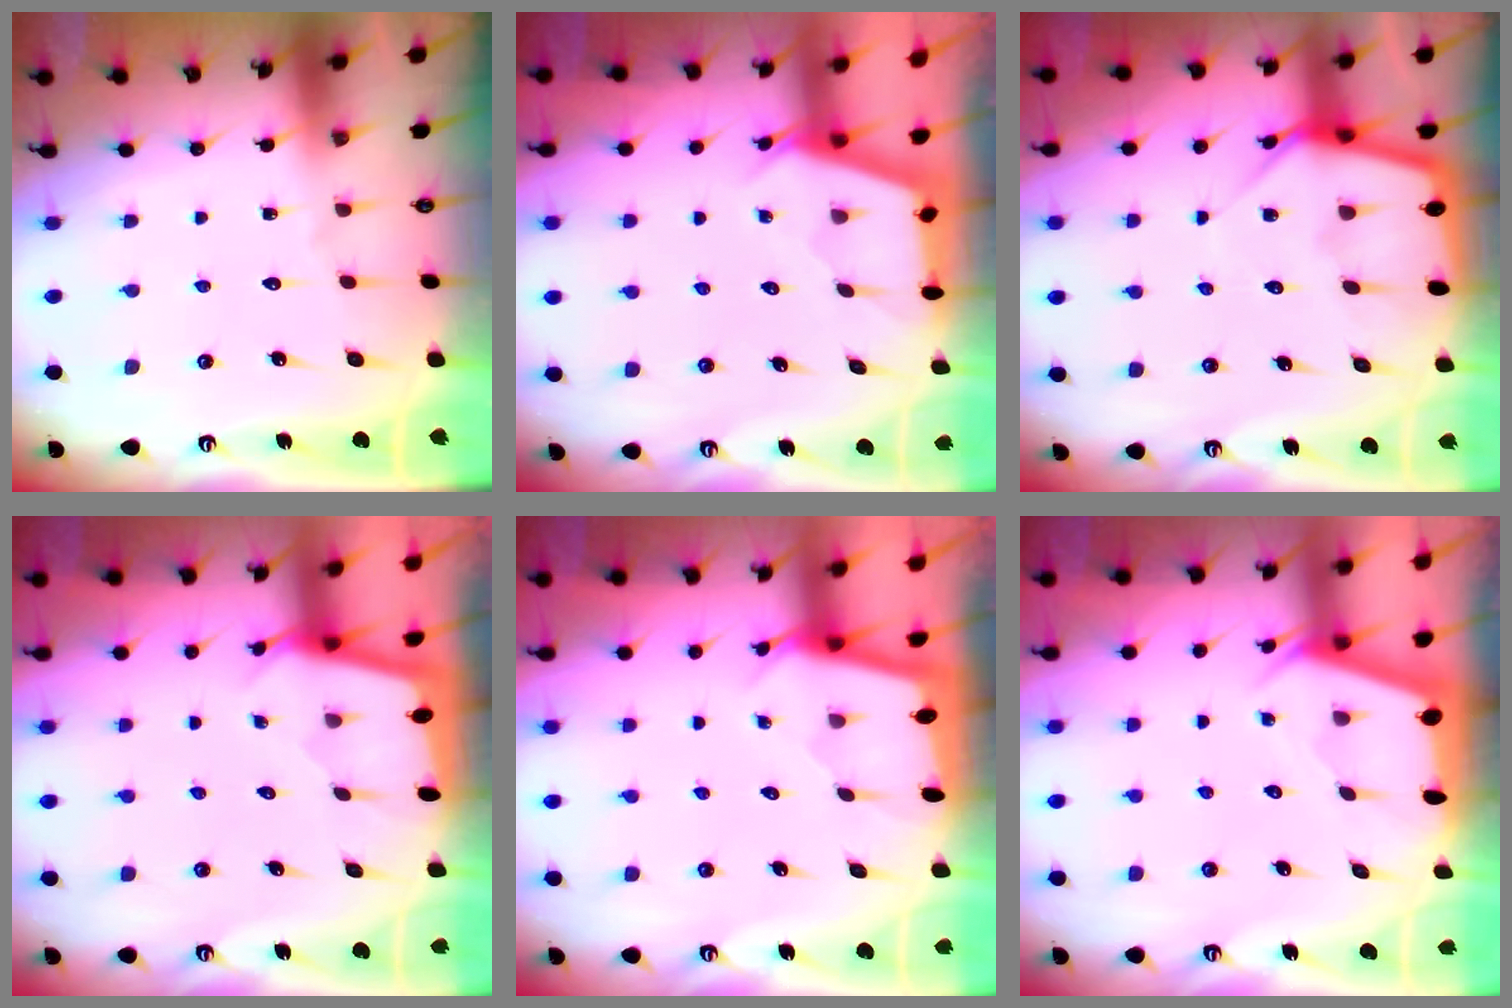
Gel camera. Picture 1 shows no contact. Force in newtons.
{"total": 2.5, "press": 2.5, "slide": 0.4}
{"total": 6.5, "press": 6.5, "slide": 0.5}
{"total": 1.8, "press": 1.8, "slide": 0.3}
{"total": 1.6, "press": 1.6, "slide": 0.2}
{"total": 2.3, "press": 2.3, "slide": 0.3}